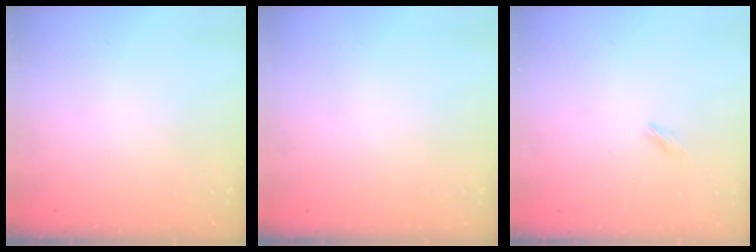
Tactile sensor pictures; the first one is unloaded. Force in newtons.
{"total": 0.0}
{"total": 1.7, "press": 1.7, "slide": 0.2}